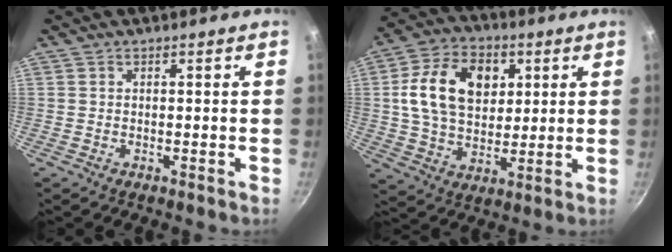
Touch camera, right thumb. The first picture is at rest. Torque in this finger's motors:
{"motor_torque": [0.90, 2.45, 0.77, -0.56, 0.15]}